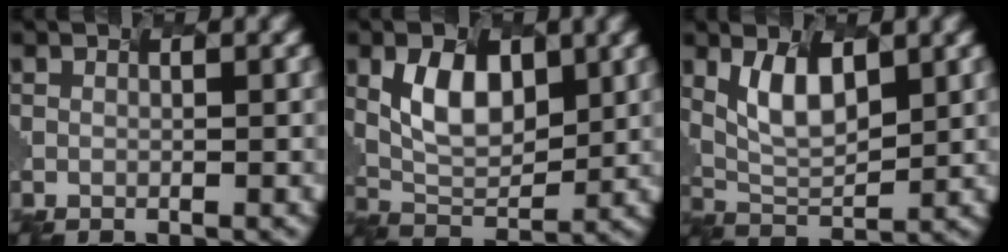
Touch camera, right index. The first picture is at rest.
{"total": 4.4, "force": [1.0, 2.7, 3.3], "torque": [-0.073, -0.004, 0.032]}
{"total": 3.8, "force": [1.3, 1.9, 3.1], "torque": [-0.074, -0.005, 0.041]}